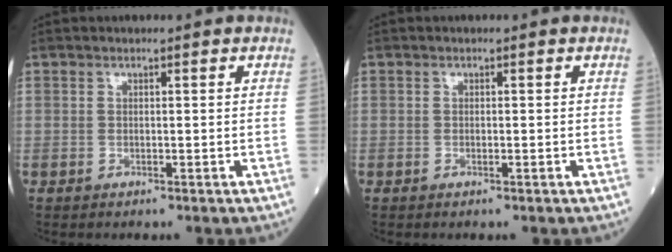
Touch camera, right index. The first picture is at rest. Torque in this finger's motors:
{"motor_torque": [-0.05, -0.02, -0.05, -0.01]}